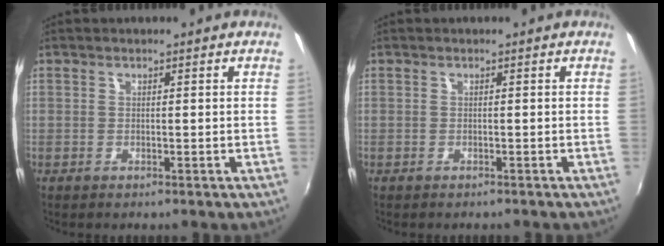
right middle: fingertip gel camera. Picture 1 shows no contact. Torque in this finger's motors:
{"motor_torque": [0.62, -0.78, 0.06, 0.04]}